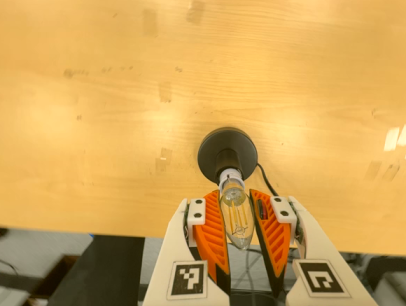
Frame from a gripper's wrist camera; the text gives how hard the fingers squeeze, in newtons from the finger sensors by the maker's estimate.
{"total": 13.7, "left": 13.5, "right": 14.0}